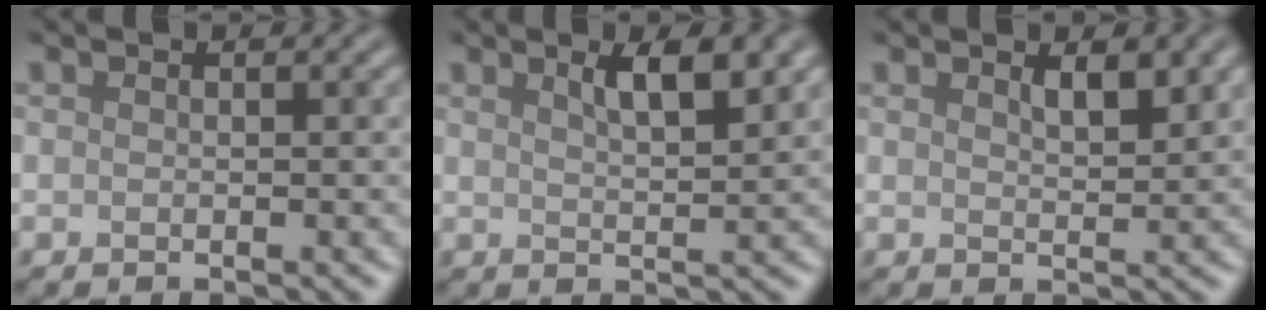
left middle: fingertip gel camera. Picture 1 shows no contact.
{"total": 3.6, "force": [1.9, 1.0, 2.9], "torque": [-0.037, 0.002, 0.031]}
{"total": 2.2, "force": [1.4, 0.6, 1.6], "torque": [-0.023, -0.003, 0.026]}